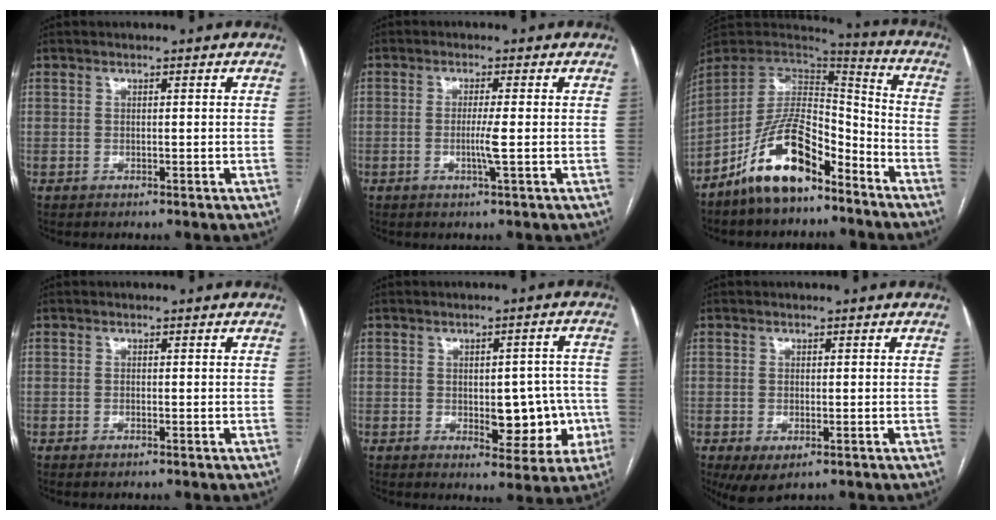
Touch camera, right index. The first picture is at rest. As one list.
[{"total": 3.0, "force": [-0.6, -0.6, 2.8], "torque": [-0.055, -0.005, -0.011]}, {"total": 14.5, "force": [-9.6, 5.2, 9.6], "torque": [-0.179, 0.019, -0.177]}, {"total": 0.7, "force": [-0.5, 0.0, 0.4], "torque": [-0.008, -0.001, -0.008]}, {"total": 8.9, "force": [-1.7, 4.5, 7.5], "torque": [-0.073, 0.016, -0.010]}, {"total": 4.2, "force": [-2.1, 1.7, 3.2], "torque": [-0.052, -0.010, -0.026]}]